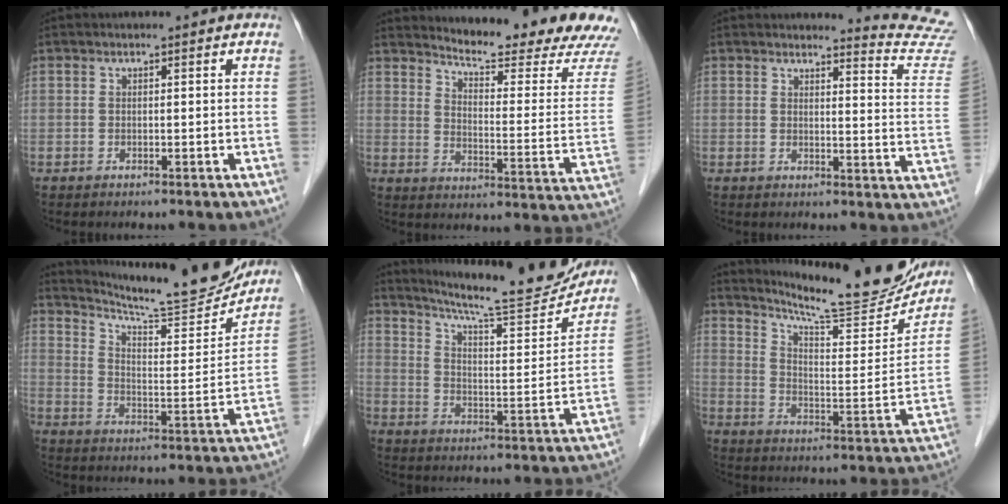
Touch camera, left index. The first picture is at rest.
{"total": 19.6, "force": [18.7, 0.0, 5.9], "torque": [-0.094, -0.120, 0.225]}
{"total": 10.1, "force": [10.0, -1.1, -0.6], "torque": [0.008, -0.121, 0.086]}
{"total": 18.0, "force": [17.0, 0.8, 5.9], "torque": [-0.100, -0.052, 0.238]}
{"total": 18.0, "force": [16.8, 1.0, 6.3], "torque": [-0.106, -0.046, 0.234]}
{"total": 20.2, "force": [18.7, 1.6, 7.4], "torque": [-0.116, -0.057, 0.255]}